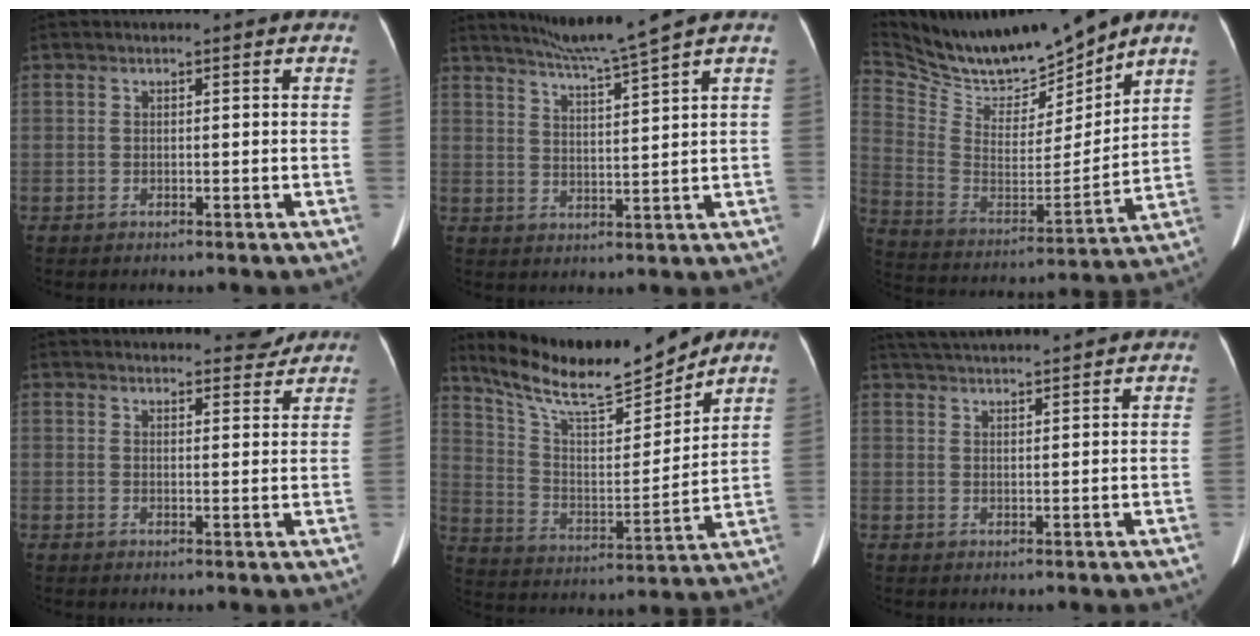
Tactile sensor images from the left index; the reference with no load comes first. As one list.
[{"total": 6.9, "force": [5.8, -2.3, 2.9], "torque": [-0.053, -0.012, 0.107]}, {"total": 15.3, "force": [14.2, 2.4, 5.0], "torque": [-0.112, -0.012, 0.273]}, {"total": 7.7, "force": [7.4, 1.5, 1.4], "torque": [-0.005, 0.000, 0.078]}, {"total": 16.9, "force": [14.8, 2.3, 7.9], "torque": [-0.145, -0.003, 0.262]}, {"total": 11.7, "force": [11.0, 0.4, 4.2], "torque": [-0.081, 0.034, 0.164]}]